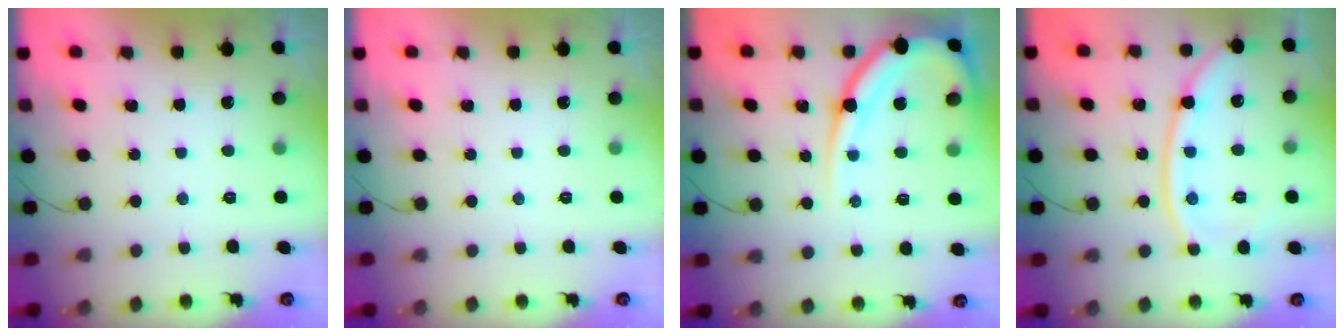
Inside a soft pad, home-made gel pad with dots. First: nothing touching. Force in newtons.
{"total": 0.0}
{"total": 14.1, "press": 14.0, "slide": 1.4}
{"total": 13.2, "press": 13.1, "slide": 1.7}